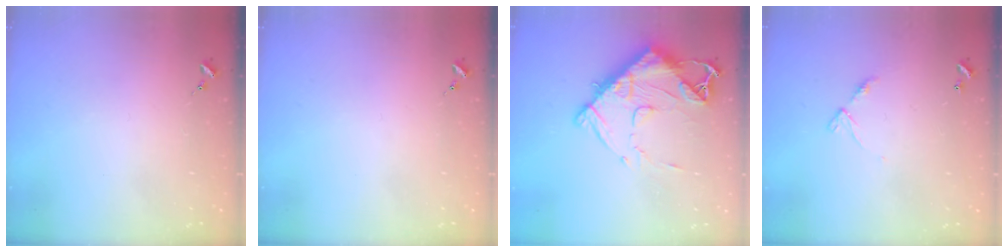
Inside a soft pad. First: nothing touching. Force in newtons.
{"total": 0.0}
{"total": 14.4, "press": 14.3, "slide": 1.4}
{"total": 6.1, "press": 6.0, "slide": 0.6}